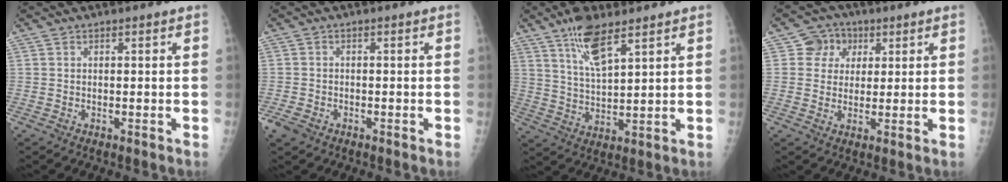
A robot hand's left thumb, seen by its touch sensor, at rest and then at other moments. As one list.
[{"total": 2.9, "force": [-1.7, 2.0, 1.2], "torque": [-0.024, 0.003, -0.030]}, {"total": 8.7, "force": [5.6, 2.7, 6.1], "torque": [-0.106, -0.027, 0.111]}, {"total": 6.1, "force": [2.0, 5.6, 1.5], "torque": [0.009, 0.001, 0.028]}]